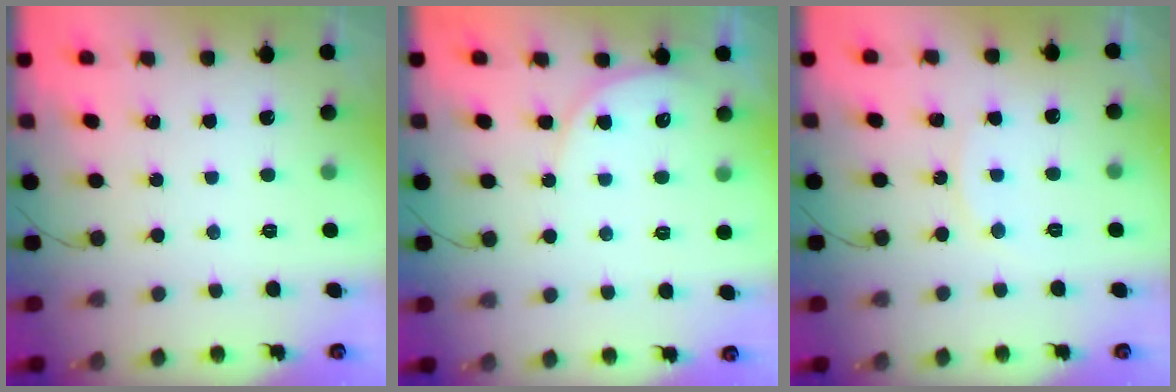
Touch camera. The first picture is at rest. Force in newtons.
{"total": 6.0, "press": 6.0, "slide": 0.7}
{"total": 5.1, "press": 5.1, "slide": 0.2}